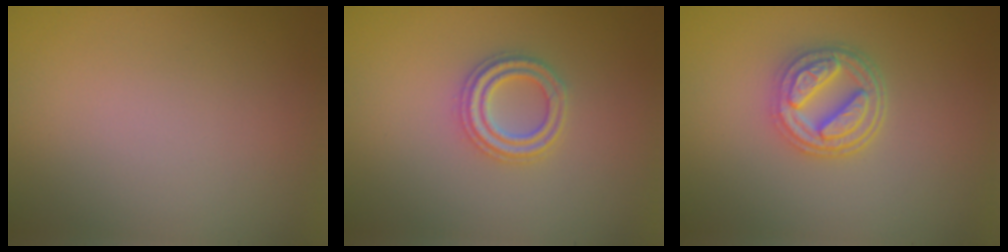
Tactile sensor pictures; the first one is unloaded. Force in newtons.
{"total": 2.7, "press": 2.6, "slide": 0.7}
{"total": 4.2, "press": 3.5, "slide": 2.3}